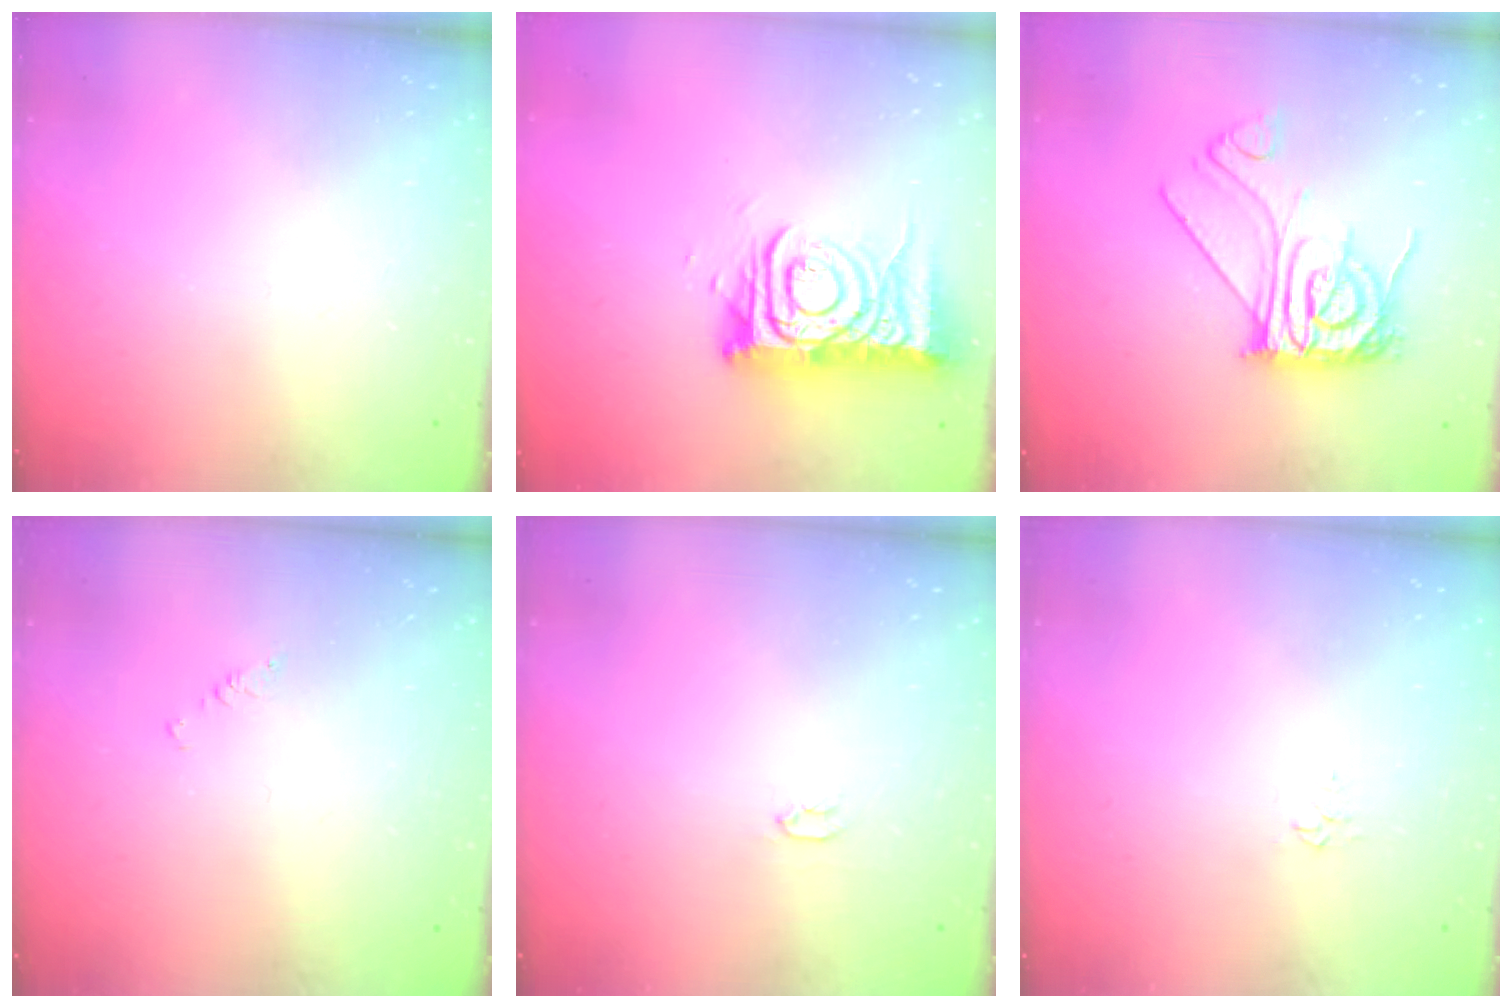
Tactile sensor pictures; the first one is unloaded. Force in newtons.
{"total": 14.2, "press": 14.1, "slide": 1.5}
{"total": 11.8, "press": 11.8, "slide": 1.2}
{"total": 1.2, "press": 1.2, "slide": 0.2}
{"total": 2.0, "press": 2.0, "slide": 0.3}
{"total": 3.3, "press": 3.2, "slide": 0.4}